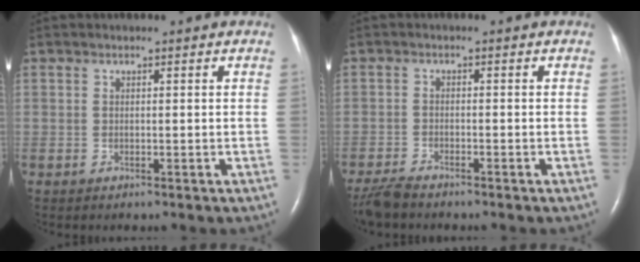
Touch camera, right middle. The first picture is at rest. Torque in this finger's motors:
{"motor_torque": [0.36, -0.31, -0.04, 0.00]}